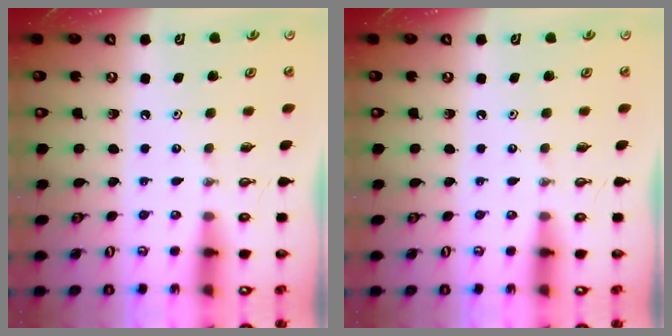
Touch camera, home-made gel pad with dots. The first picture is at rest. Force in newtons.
{"total": 0.0}